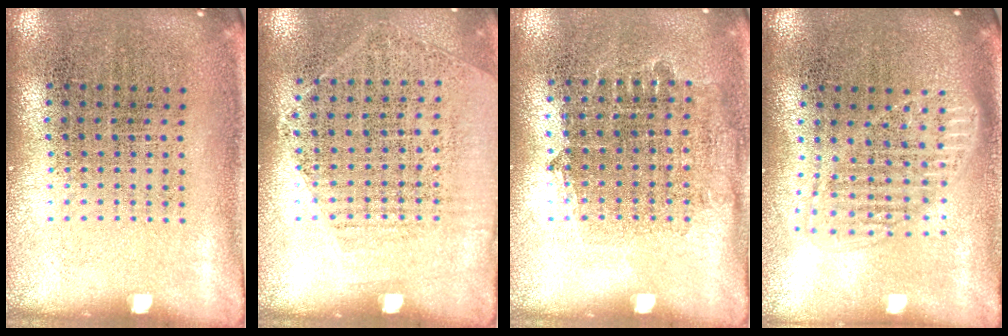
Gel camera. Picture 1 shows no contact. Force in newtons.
{"total": 1.3, "press": 1.0, "slide": 0.8}
{"total": 0.8, "press": 0.8, "slide": 0.3}
{"total": 1.5, "press": 1.3, "slide": 0.8}